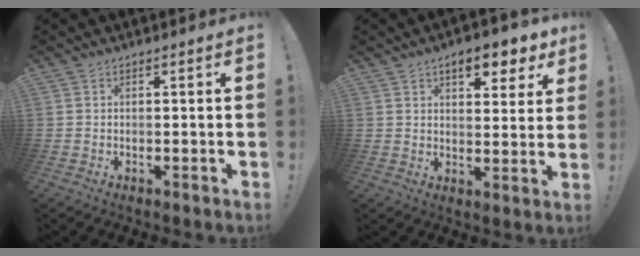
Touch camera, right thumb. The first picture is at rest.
{"total": 8.5, "force": [5.3, 3.8, 5.4], "torque": [-0.062, -0.027, 0.091]}